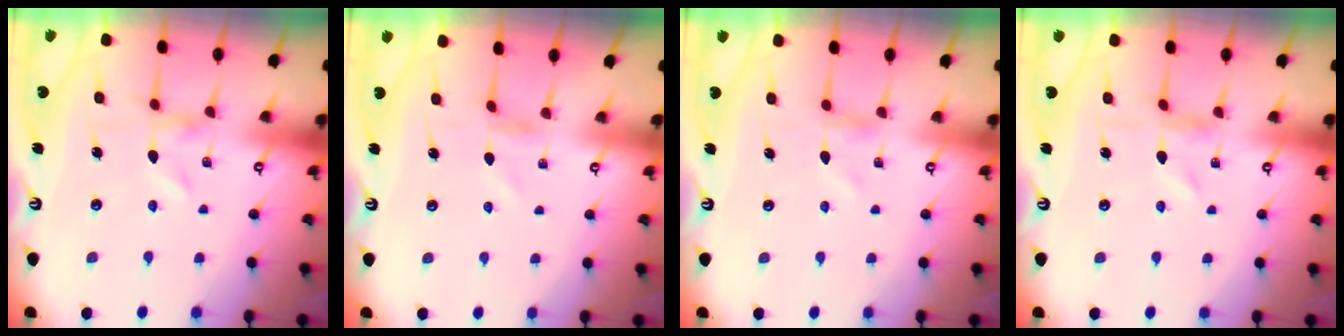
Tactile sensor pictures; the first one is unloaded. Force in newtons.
{"total": 0.0}
{"total": 0.7, "press": 0.7, "slide": 0.1}
{"total": 0.7, "press": 0.7, "slide": 0.2}